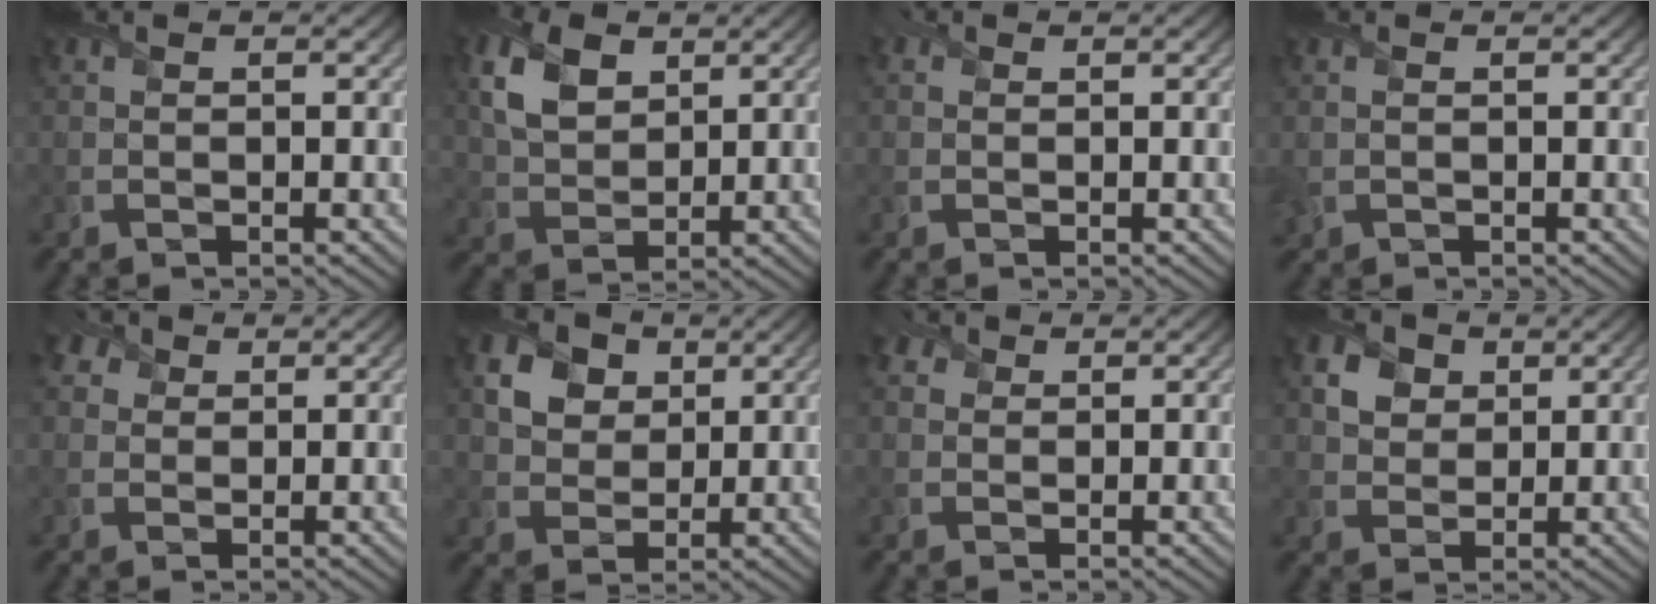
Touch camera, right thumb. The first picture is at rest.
{"total": 7.1, "force": [3.0, 4.7, 4.5], "torque": [-0.118, 0.003, 0.059]}
{"total": 0.6, "force": [0.4, 0.5, 0.0], "torque": [0.007, -0.004, 0.005]}
{"total": 1.1, "force": [-0.2, 0.9, 0.6], "torque": [-0.019, -0.004, 0.000]}
{"total": 3.8, "force": [2.1, 2.8, 1.5], "torque": [-0.042, 0.008, 0.027]}
{"total": 6.5, "force": [2.6, 5.1, 3.0], "torque": [-0.083, 0.002, 0.035]}
{"total": 2.5, "force": [1.3, 2.0, 0.8], "torque": [-0.027, 0.005, 0.013]}
{"total": 4.6, "force": [1.9, 3.6, 2.1], "torque": [-0.052, 0.004, 0.032]}